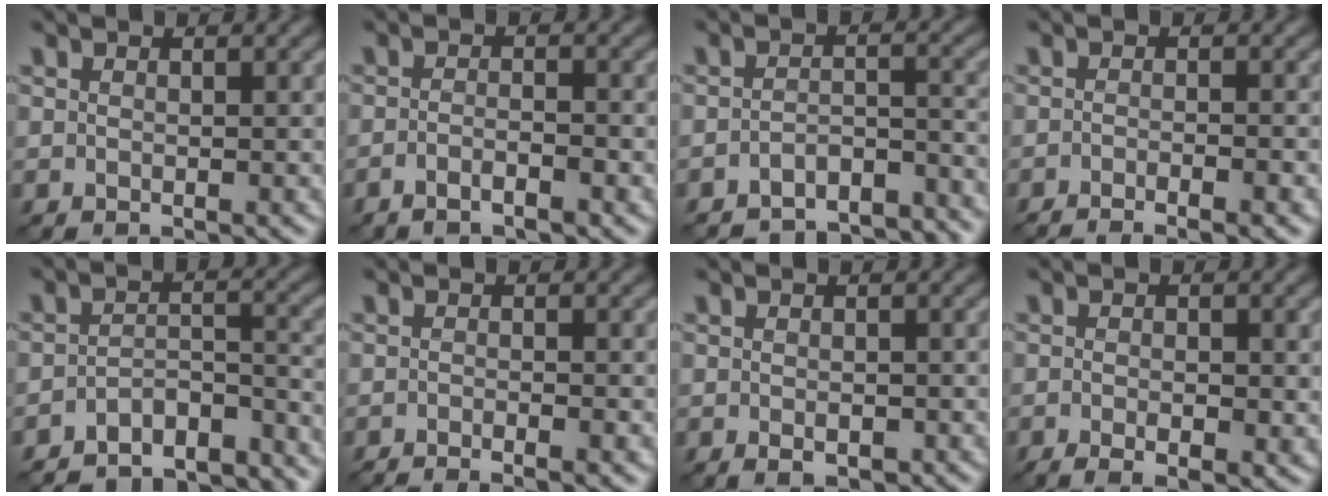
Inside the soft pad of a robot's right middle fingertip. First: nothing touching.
{"total": 1.8, "force": [-1.3, 0.4, 1.2], "torque": [-0.023, 0.001, -0.027]}
{"total": 6.5, "force": [-6.2, 1.4, 1.5], "torque": [-0.029, -0.015, -0.088]}
{"total": 3.6, "force": [-2.4, 0.6, 2.7], "torque": [-0.039, 0.000, -0.030]}
{"total": 8.7, "force": [-8.0, 2.5, 2.4], "torque": [-0.043, -0.011, -0.113]}
{"total": 2.5, "force": [-1.7, 0.2, 1.8], "torque": [-0.033, -0.003, -0.027]}
{"total": 1.4, "force": [-0.6, 0.7, 1.0], "torque": [-0.015, -0.001, -0.009]}
{"total": 3.1, "force": [-0.8, 1.3, 2.7], "torque": [-0.043, -0.006, -0.009]}